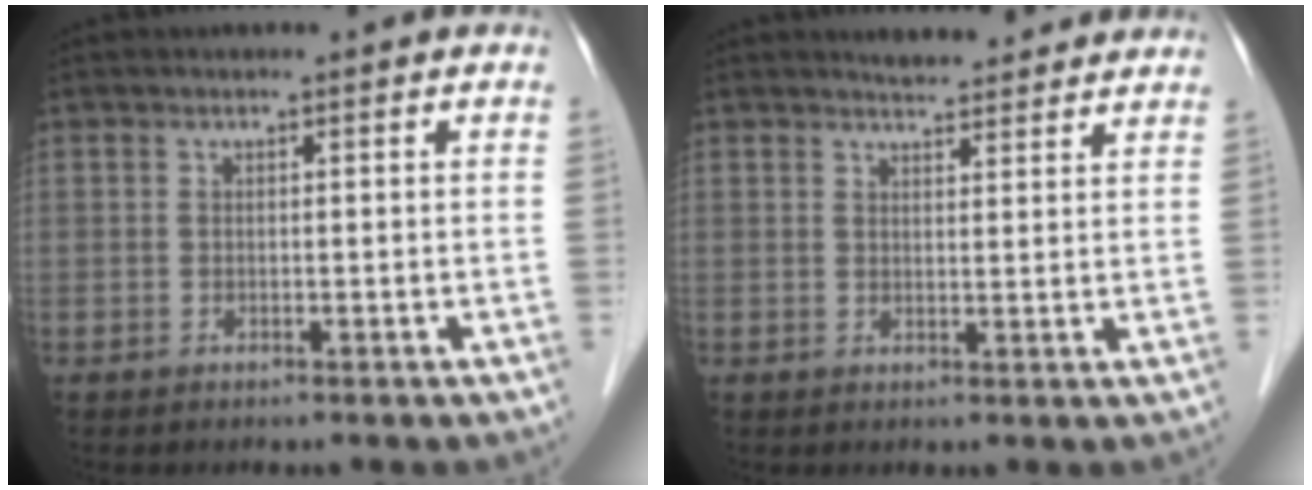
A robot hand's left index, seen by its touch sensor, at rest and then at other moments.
{"total": 6.3, "force": [5.9, 1.5, 1.6], "torque": [-0.016, 0.009, 0.074]}